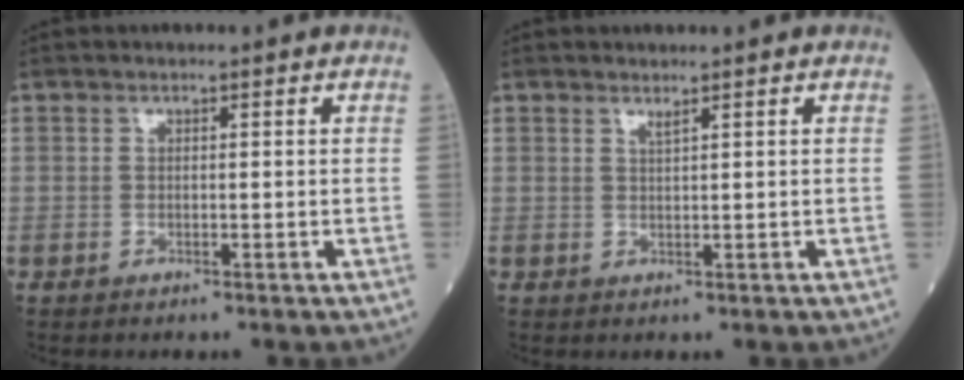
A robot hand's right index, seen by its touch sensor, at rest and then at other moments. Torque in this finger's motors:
{"motor_torque": [-0.13, 0.04, -0.04, 0.01]}